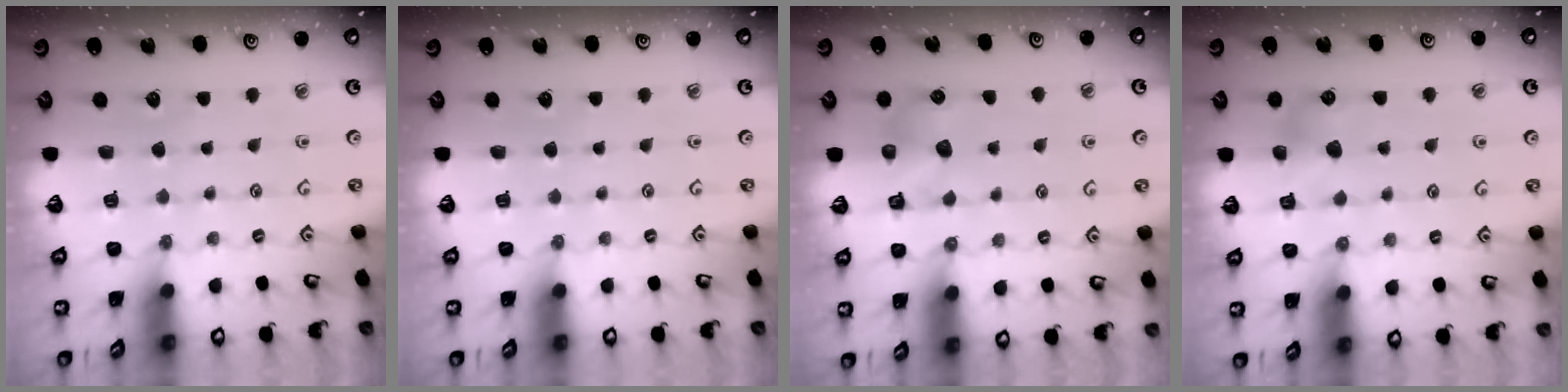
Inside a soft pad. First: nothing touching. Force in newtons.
{"total": 0.0}
{"total": 6.6, "press": 6.6, "slide": 0.3}
{"total": 5.5, "press": 5.5, "slide": 0.5}